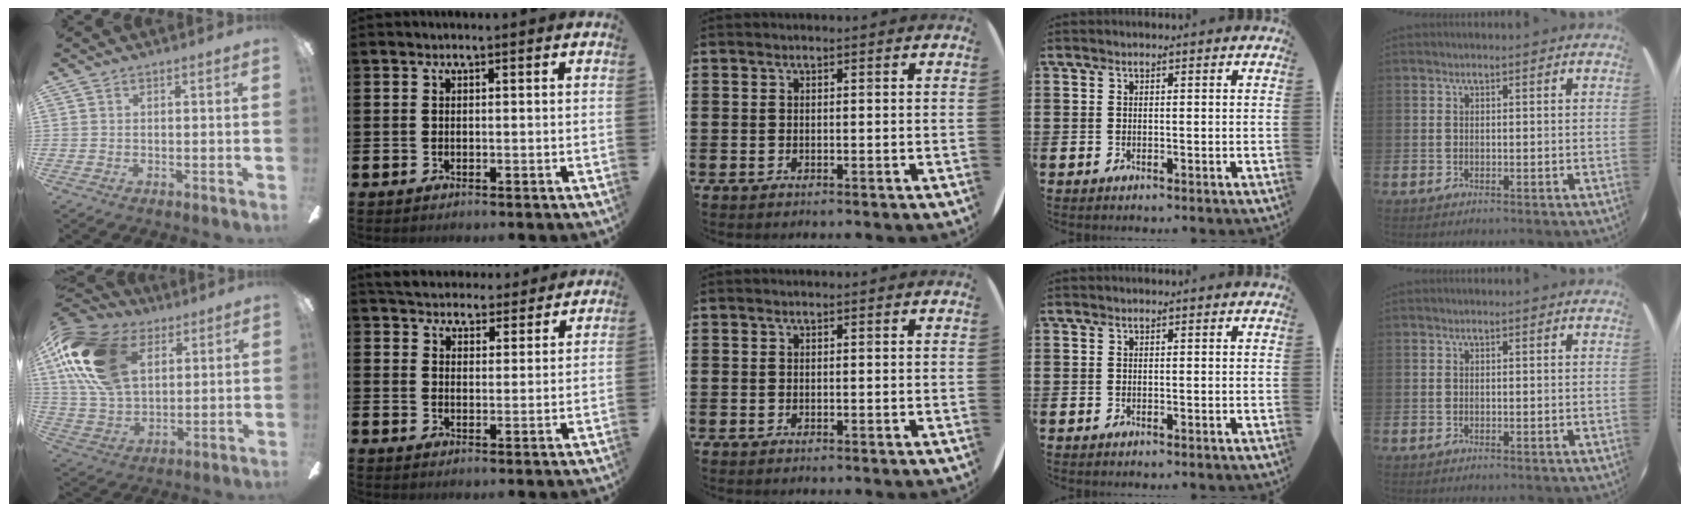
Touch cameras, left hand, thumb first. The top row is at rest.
{"thumb": {"total": 22.7, "force": [8.9, 14.4, 15.1], "torque": [-0.328, -0.010, 0.161]}, "index": {"total": 5.2, "force": [5.1, 1.3, 0.1], "torque": [-0.020, -0.033, 0.091]}}